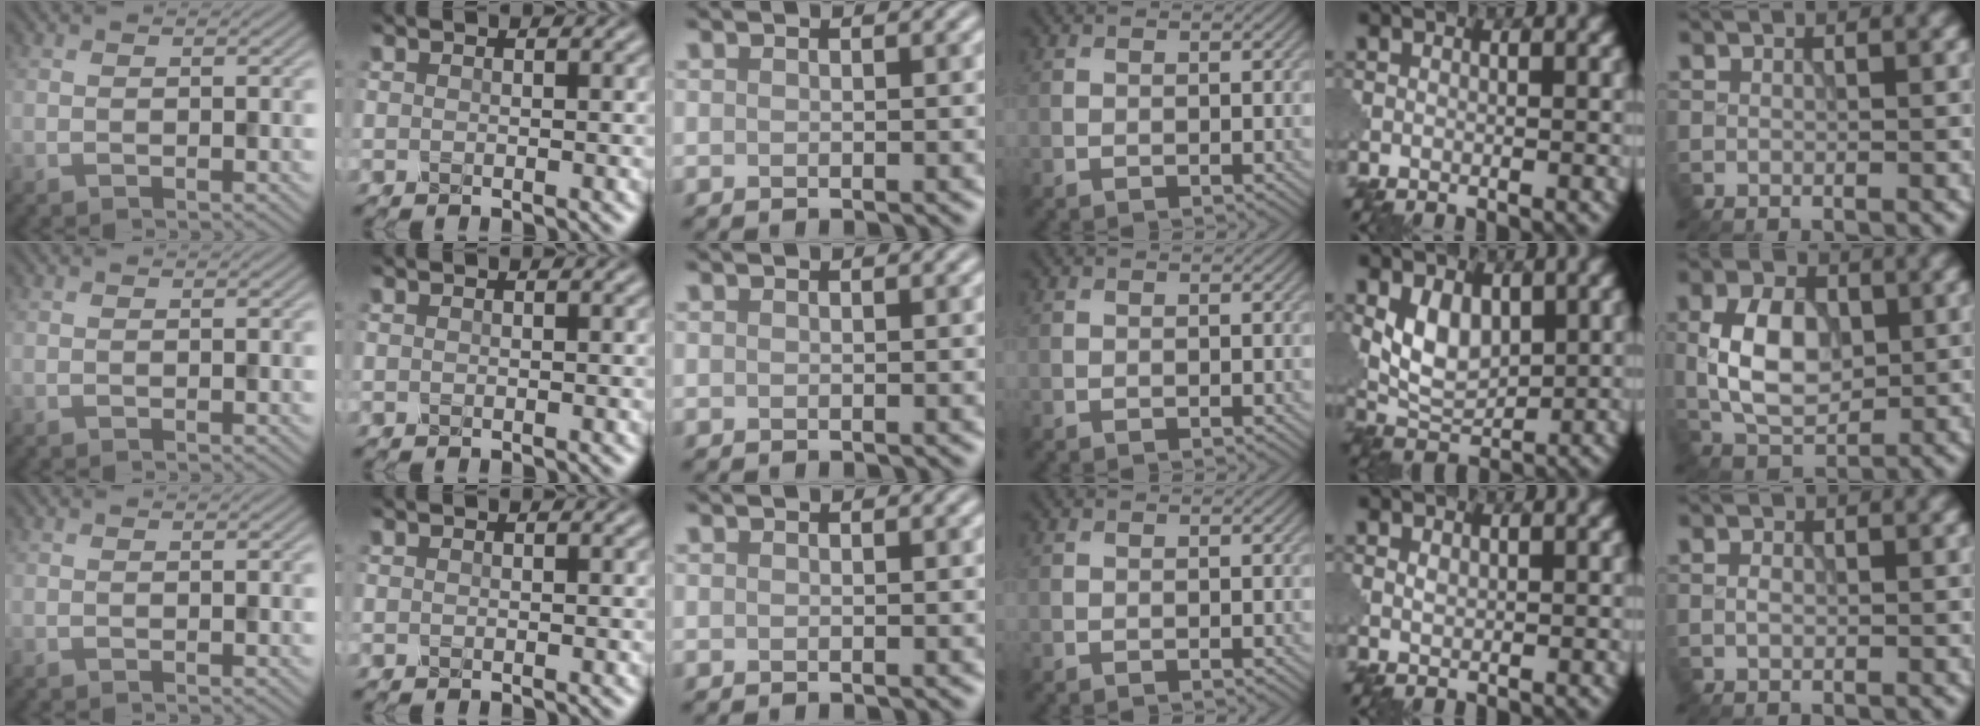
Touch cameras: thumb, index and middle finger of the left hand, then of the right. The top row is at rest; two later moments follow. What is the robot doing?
{"motion": "close", "object": "eyeshadow palette"}